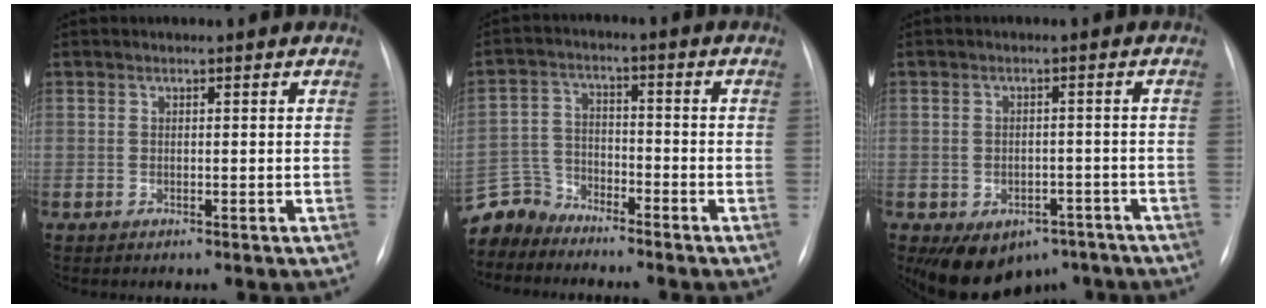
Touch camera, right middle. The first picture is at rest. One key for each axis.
{"total": 6.6, "fx": -6.3, "fy": 1.9, "fz": -0.8, "tx": 0.015, "ty": 0.009, "tz": -0.131}
{"total": 9.8, "fx": -6.3, "fy": 6.6, "fz": 3.7, "tx": -0.058, "ty": 0.016, "tz": -0.080}